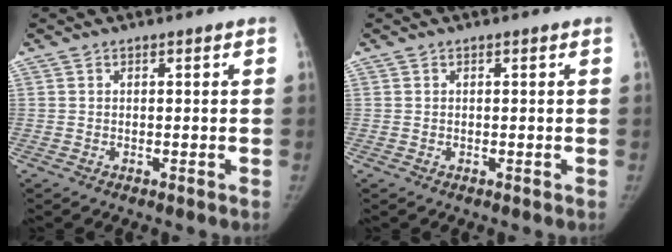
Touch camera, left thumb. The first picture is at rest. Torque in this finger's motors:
{"motor_torque": [-0.07, -0.11, -0.10, 0.35, -0.02]}